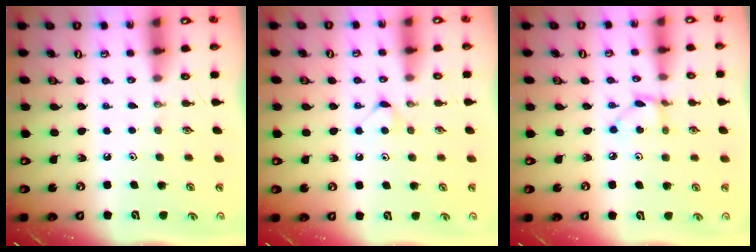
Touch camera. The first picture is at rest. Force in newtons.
{"total": 3.7, "press": 3.7, "slide": 0.4}
{"total": 3.3, "press": 3.3, "slide": 0.1}